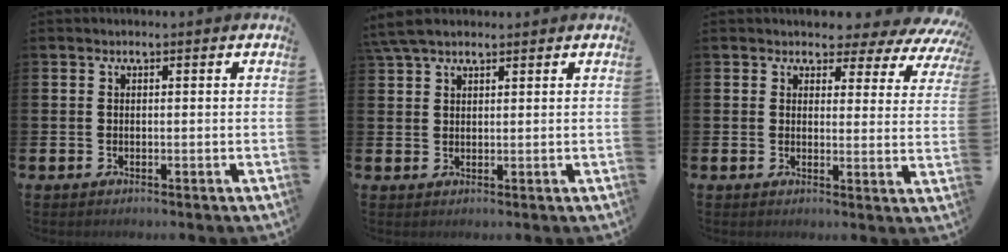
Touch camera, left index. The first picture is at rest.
{"total": 4.5, "force": [3.7, 1.5, 2.0], "torque": [-0.038, -0.006, 0.067]}
{"total": 3.5, "force": [2.9, 1.8, 0.8], "torque": [-0.022, -0.029, 0.043]}